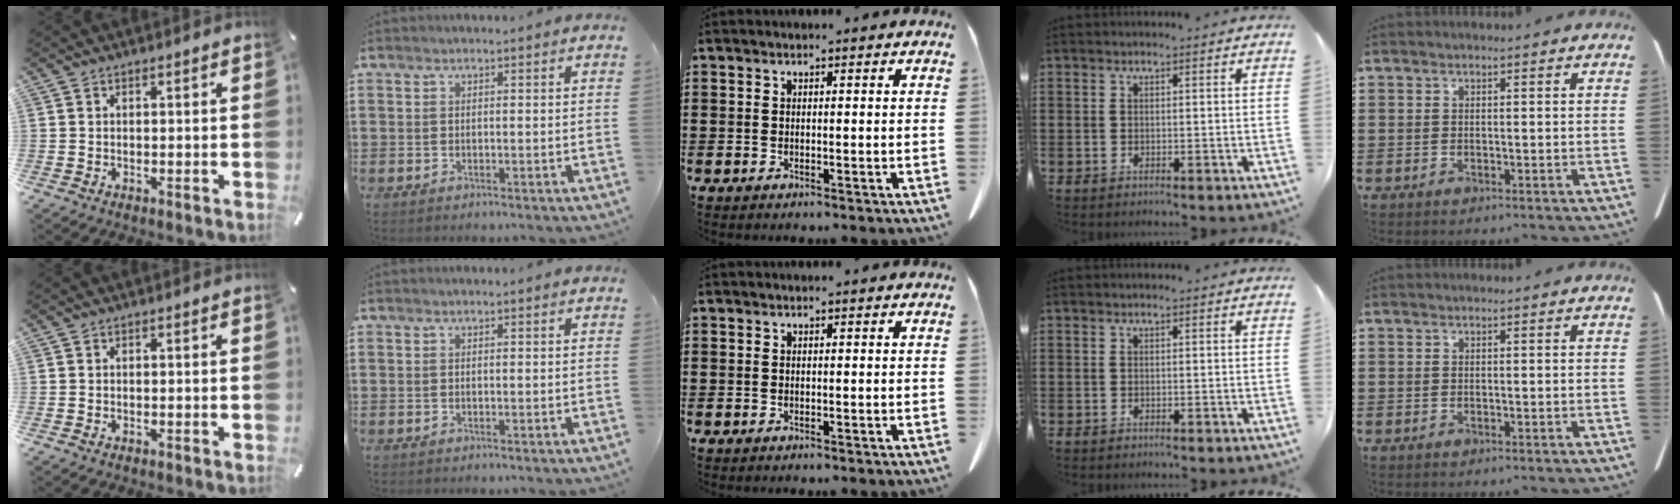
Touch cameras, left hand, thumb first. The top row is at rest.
{}